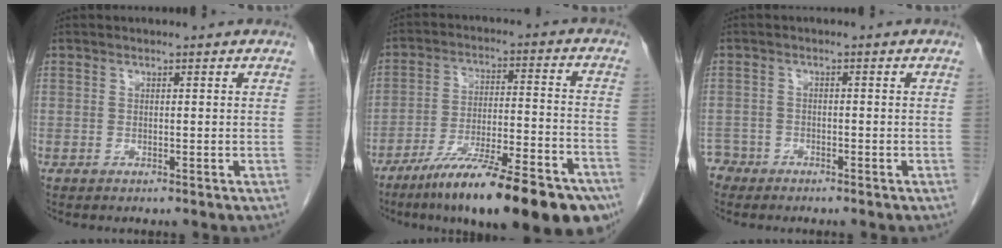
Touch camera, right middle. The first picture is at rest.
{"total": 22.5, "force": [-16.4, 3.4, 15.1], "torque": [-0.171, -0.002, -0.260]}
{"total": 3.0, "force": [-2.7, 1.3, -0.6], "torque": [0.010, 0.003, -0.054]}